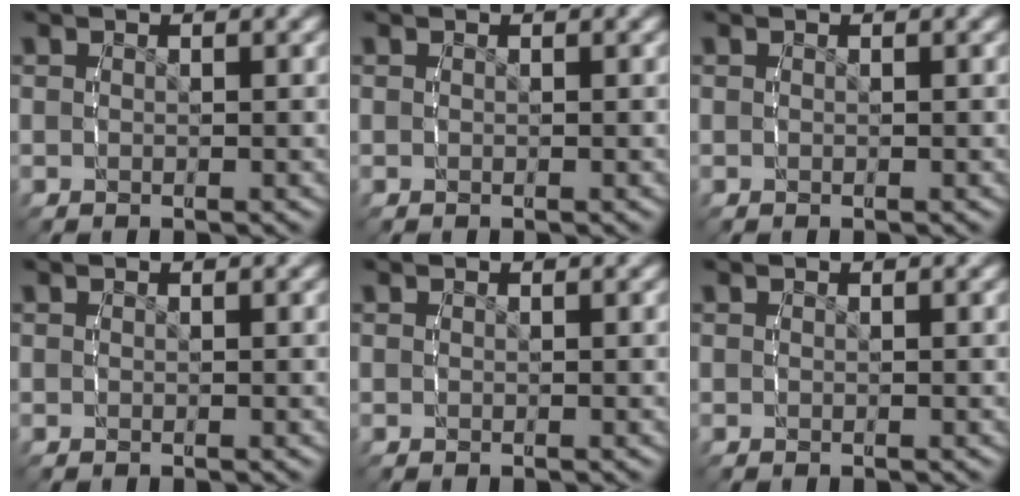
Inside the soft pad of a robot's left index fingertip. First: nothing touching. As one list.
[{"total": 0.0}, {"total": 0.0}, {"total": 0.0}, {"total": 0.0}, {"total": 0.0}]